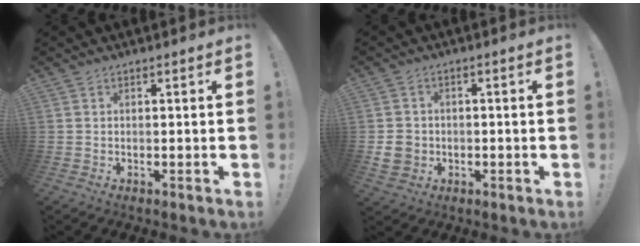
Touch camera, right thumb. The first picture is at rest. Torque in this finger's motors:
{"motor_torque": [0.00, 0.16, -0.11, 0.17, -0.01]}